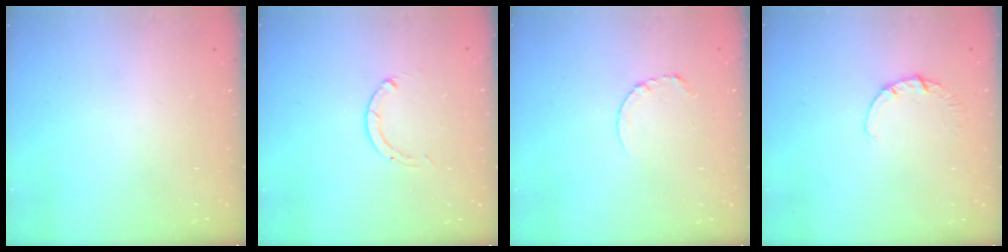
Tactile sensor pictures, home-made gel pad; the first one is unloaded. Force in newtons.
{"total": 0.0}
{"total": 3.9, "press": 3.9, "slide": 0.3}
{"total": 1.9, "press": 1.9, "slide": 0.3}